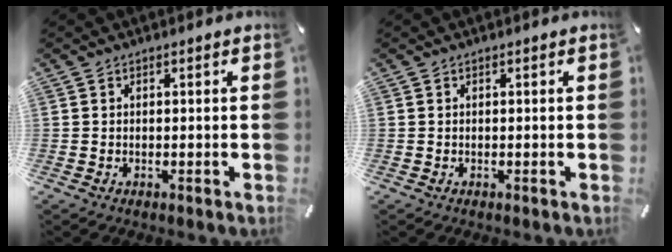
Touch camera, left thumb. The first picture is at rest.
{"total": 0.0}